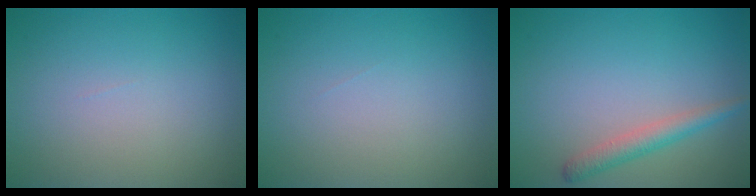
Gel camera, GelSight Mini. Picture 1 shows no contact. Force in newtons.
{"total": 0.0}
{"total": 2.2, "press": 2.2, "slide": 0.1}